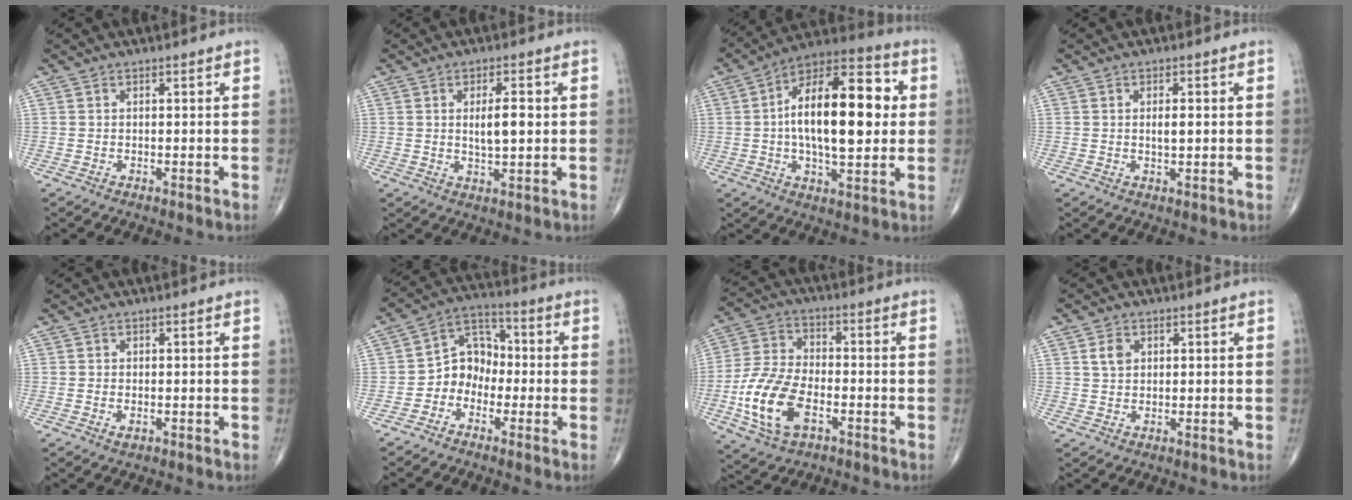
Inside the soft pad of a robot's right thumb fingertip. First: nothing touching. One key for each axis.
{"total": 5.8, "fx": 0.9, "fy": 2.0, "fz": 5.4, "tx": -0.084, "ty": -0.006, "tz": 0.017}
{"total": 22.1, "fx": 2.0, "fy": 9.8, "fz": 19.7, "tx": -0.300, "ty": 0.023, "tz": 0.022}
{"total": 2.6, "fx": 0.4, "fy": 1.0, "fz": 2.4, "tx": -0.040, "ty": -0.002, "tz": 0.006}
{"total": 1.2, "fx": -0.4, "fy": 0.7, "fz": 0.9, "tx": -0.015, "ty": 0.000, "tz": -0.004}
{"total": 7.8, "fx": -2.2, "fy": 6.4, "fz": 3.9, "tx": -0.031, "ty": 0.040, "tz": -0.059}
{"total": 14.0, "fx": -4.7, "fy": 7.9, "fz": 10.6, "tx": -0.217, "ty": 0.017, "tz": -0.088}
{"total": 2.9, "fx": 1.0, "fy": 2.1, "fz": 1.7, "tx": -0.025, "ty": -0.001, "tz": 0.020}